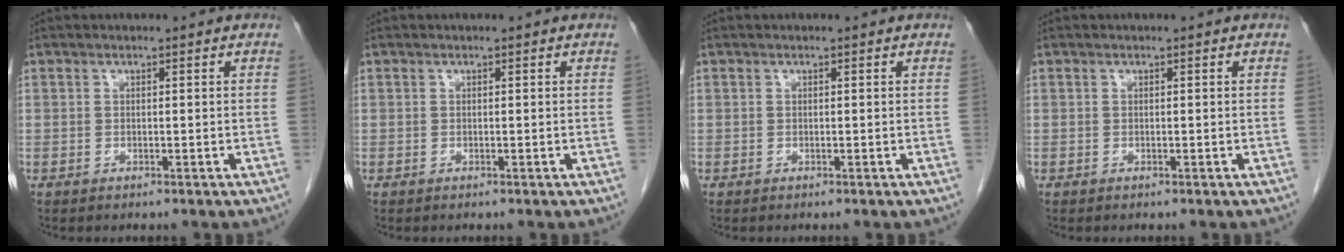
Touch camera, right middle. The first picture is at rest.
{"total": 0.0}
{"total": 0.0}
{"total": 0.0}